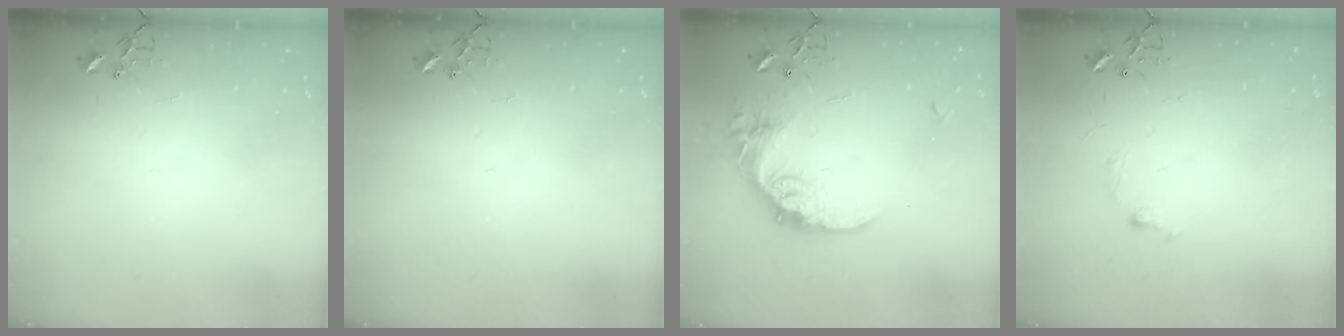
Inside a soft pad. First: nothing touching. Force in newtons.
{"total": 0.0}
{"total": 18.0, "press": 17.9, "slide": 1.1}
{"total": 5.8, "press": 5.7, "slide": 0.7}